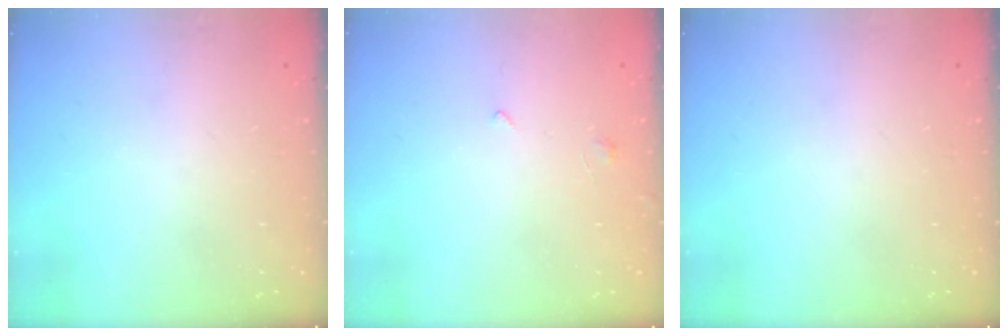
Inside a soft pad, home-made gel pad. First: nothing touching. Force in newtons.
{"total": 0.9, "press": 0.8, "slide": 0.4}
{"total": 0.0}